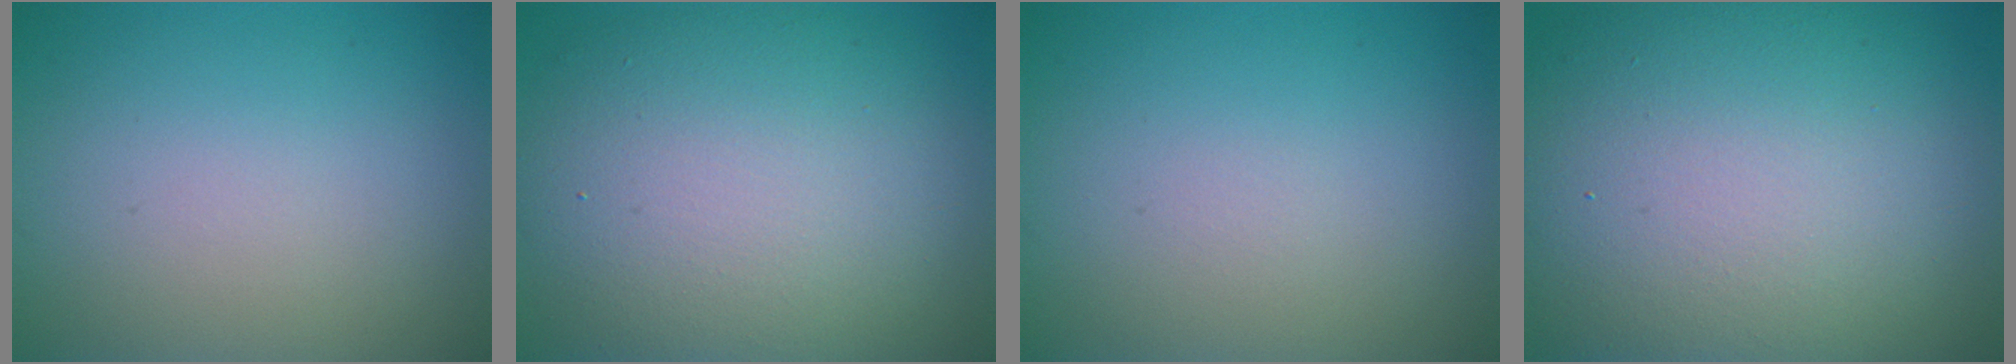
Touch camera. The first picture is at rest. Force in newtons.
{"total": 12.3, "press": 12.2, "slide": 1.1}
{"total": 0.0}
{"total": 17.0, "press": 16.9, "slide": 1.3}